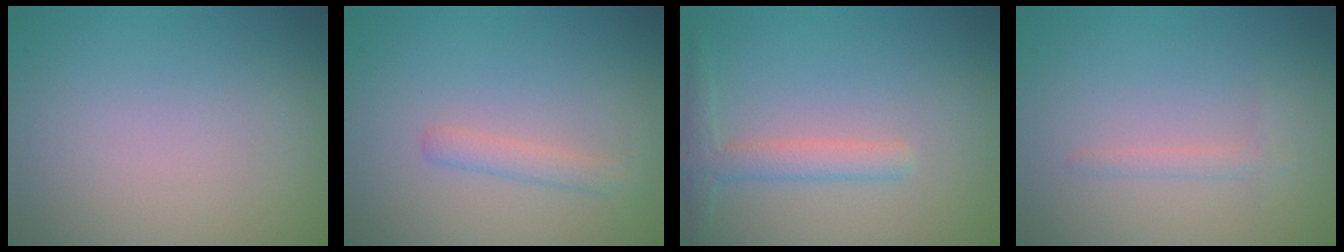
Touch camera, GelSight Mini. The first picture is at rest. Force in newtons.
{"total": 1.6, "press": 1.6, "slide": 0.0}
{"total": 2.4, "press": 2.4, "slide": 0.1}
{"total": 0.9, "press": 0.9, "slide": 0.0}